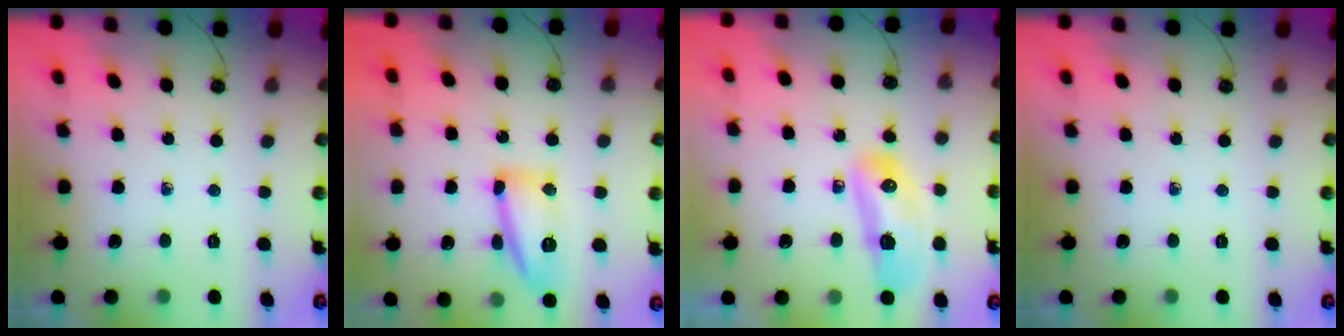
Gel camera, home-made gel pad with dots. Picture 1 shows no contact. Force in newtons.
{"total": 14.3, "press": 14.3, "slide": 1.4}
{"total": 11.4, "press": 11.1, "slide": 2.6}
{"total": 0.0}